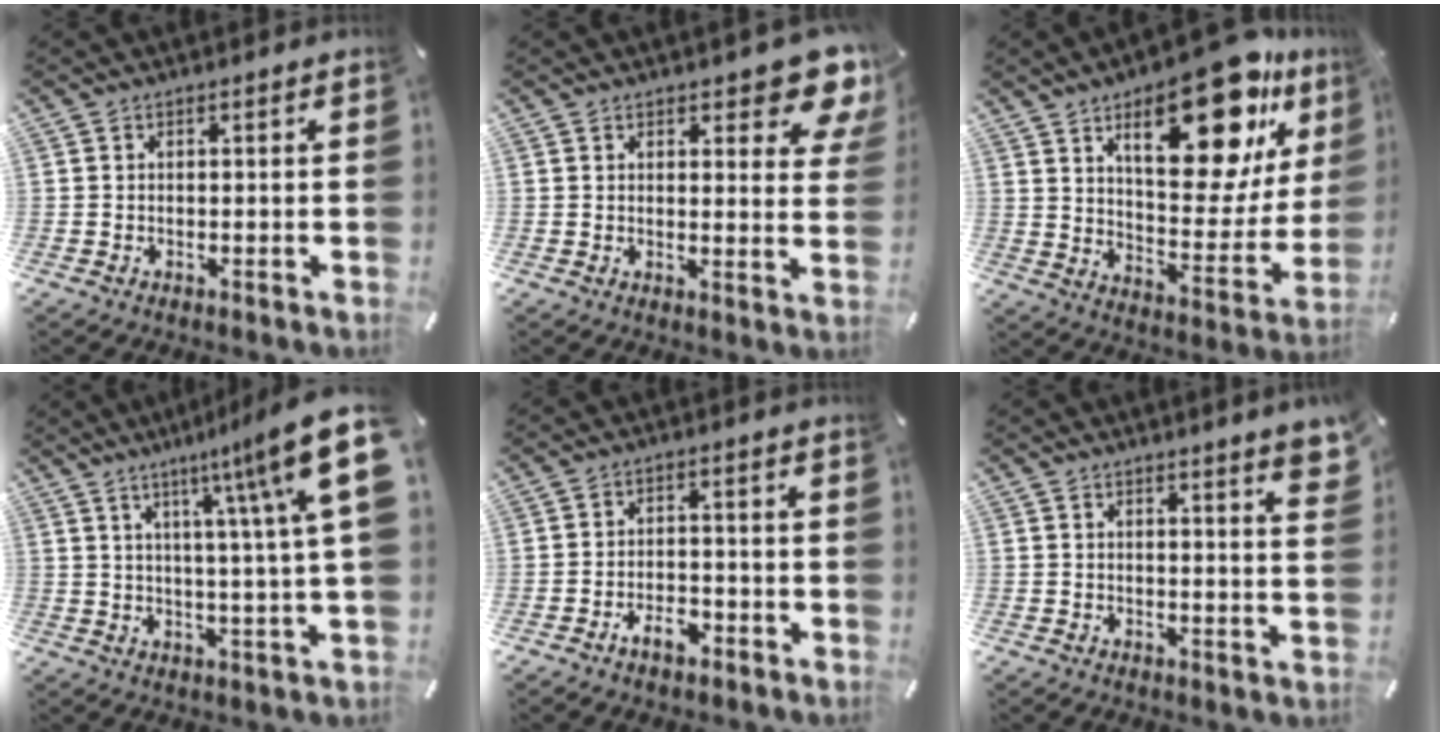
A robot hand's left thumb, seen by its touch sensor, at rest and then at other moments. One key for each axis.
{"total": 9.6, "fx": 6.6, "fy": 4.0, "fz": 5.7, "tx": -0.060, "ty": -0.047, "tz": 0.114}
{"total": 25.0, "fx": 14.4, "fy": 11.0, "fz": 17.2, "tx": -0.227, "ty": -0.091, "tz": 0.234}
{"total": 17.2, "fx": 7.2, "fy": 2.1, "fz": 15.4, "tx": -0.239, "ty": -0.036, "tz": 0.101}
{"total": 5.2, "fx": -3.3, "fy": 2.8, "fz": 3.0, "tx": -0.050, "ty": 0.017, "tz": -0.059}
{"total": 4.3, "fx": 2.9, "fy": -0.1, "fz": 3.2, "tx": -0.051, "ty": -0.016, "tz": 0.047}